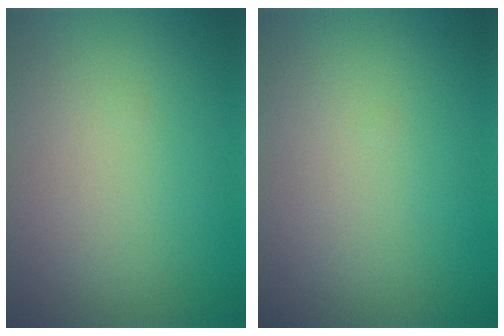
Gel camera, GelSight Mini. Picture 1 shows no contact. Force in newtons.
{"total": 0.0}